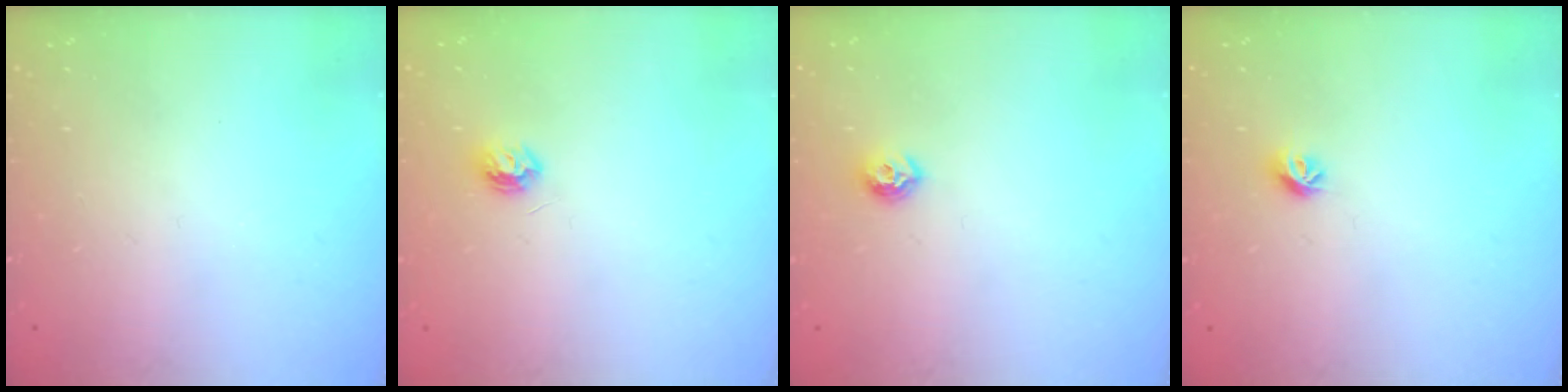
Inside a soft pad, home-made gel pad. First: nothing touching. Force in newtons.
{"total": 5.7, "press": 5.6, "slide": 0.7}
{"total": 7.2, "press": 7.1, "slide": 1.0}
{"total": 6.0, "press": 6.0, "slide": 0.7}